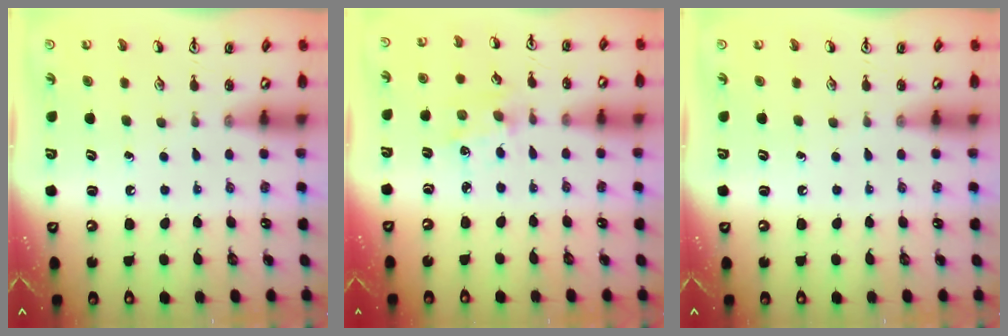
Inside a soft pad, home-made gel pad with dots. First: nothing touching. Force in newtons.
{"total": 1.7, "press": 1.7, "slide": 0.3}
{"total": 0.0}